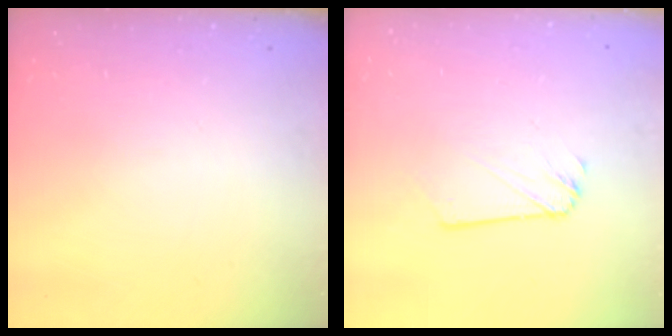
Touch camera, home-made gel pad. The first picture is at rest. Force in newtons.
{"total": 2.3, "press": 2.3, "slide": 0.2}